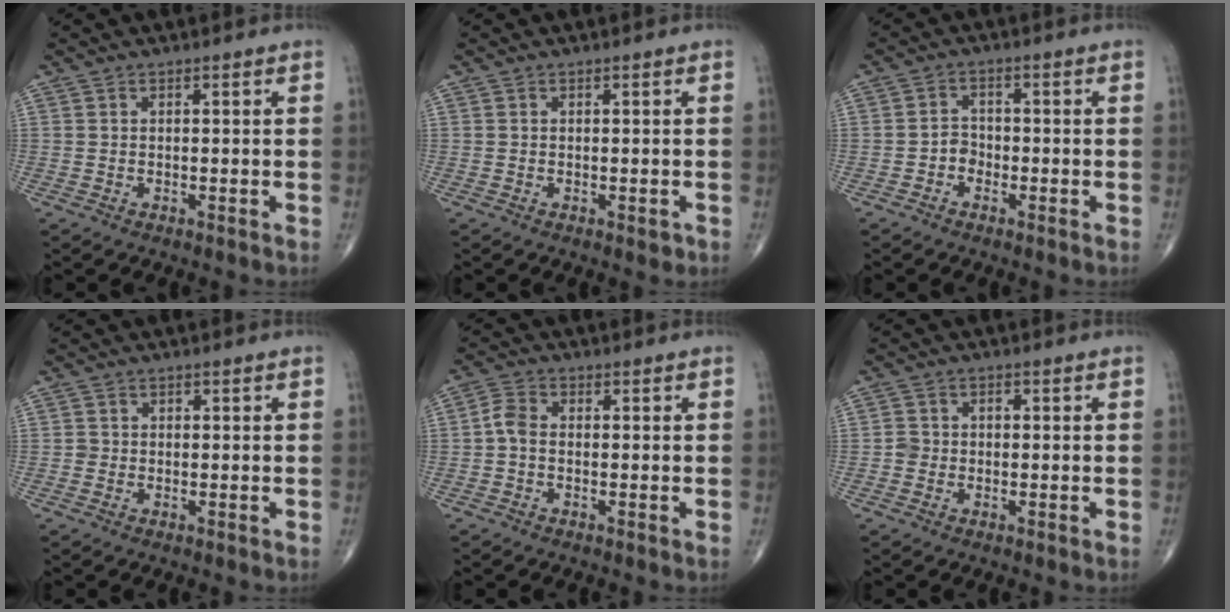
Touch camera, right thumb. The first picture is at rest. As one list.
[{"total": 1.0, "force": [-0.4, 0.5, 0.7], "torque": [-0.004, -0.001, -0.004]}, {"total": 2.7, "force": [-1.3, 2.1, 0.9], "torque": [-0.002, 0.014, -0.031]}, {"total": 1.2, "force": [-0.3, 1.1, 0.1], "torque": [0.007, 0.006, -0.009]}, {"total": 3.2, "force": [-0.6, 2.1, 2.3], "torque": [-0.043, 0.010, -0.022]}, {"total": 2.4, "force": [-0.8, 2.2, 0.7], "torque": [0.000, 0.013, -0.019]}]